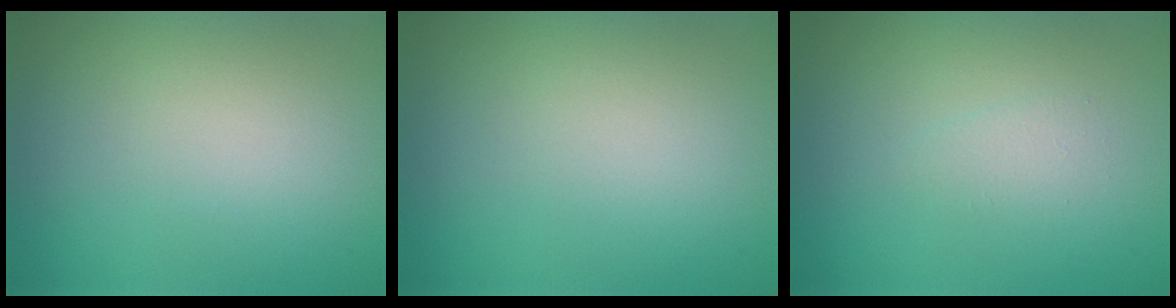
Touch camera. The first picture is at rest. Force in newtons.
{"total": 0.0}
{"total": 1.0, "press": 1.0, "slide": 0.0}